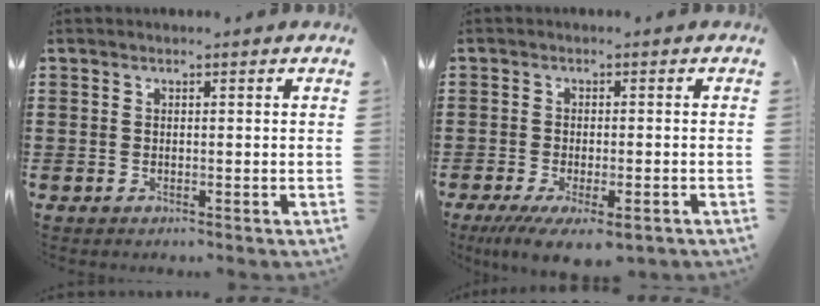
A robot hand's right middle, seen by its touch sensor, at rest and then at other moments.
{"total": 4.2, "force": [-2.7, 1.0, 3.1], "torque": [-0.064, -0.010, -0.050]}